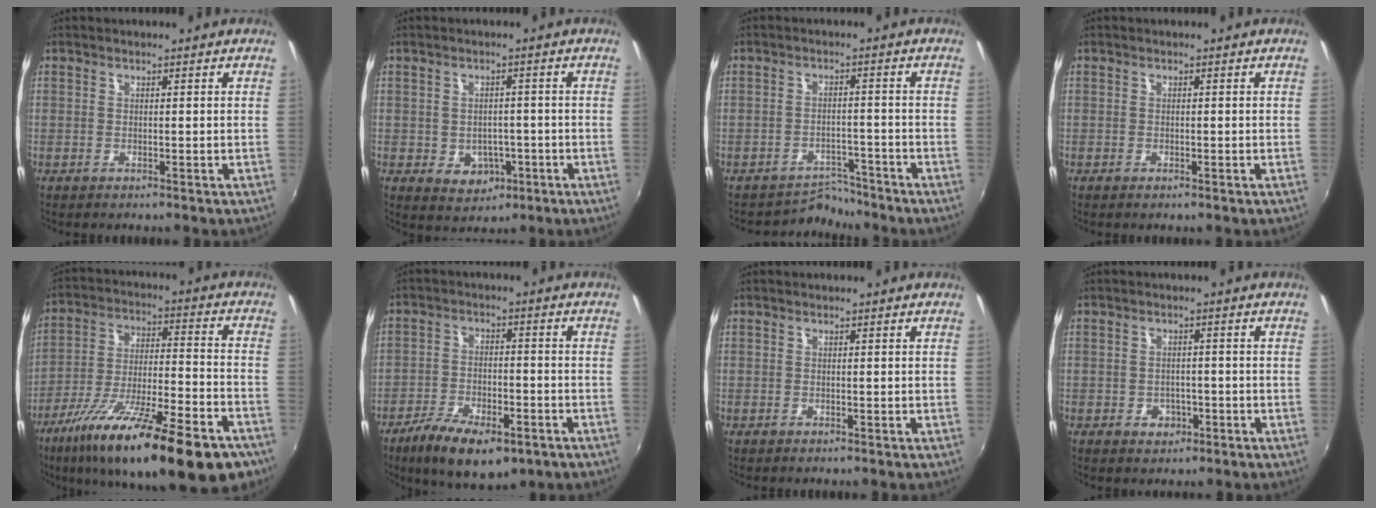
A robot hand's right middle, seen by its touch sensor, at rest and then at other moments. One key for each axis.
{"total": 5.8, "fx": -1.9, "fy": 4.8, "fz": 2.6, "tx": -0.056, "ty": 0.001, "tz": -0.012}
{"total": 4.6, "fx": -4.3, "fy": 1.1, "fz": -1.1, "tx": 0.015, "ty": 0.010, "tz": -0.068}
{"total": 0.6, "fx": -0.4, "fy": 0.3, "fz": 0.3, "tx": -0.006, "ty": -0.004, "tz": -0.009}
{"total": 27.3, "fx": -18.3, "fy": 6.4, "fz": 19.3, "tx": -0.324, "ty": -0.066, "tz": -0.280}
{"total": 13.9, "fx": -8.9, "fy": 5.5, "fz": 9.2, "tx": -0.186, "ty": -0.032, "tz": -0.141}
{"total": 0.0}
{"total": 3.4, "fx": -1.4, "fy": 2.8, "fz": 1.2, "tx": -0.026, "ty": 0.000, "tz": -0.017}